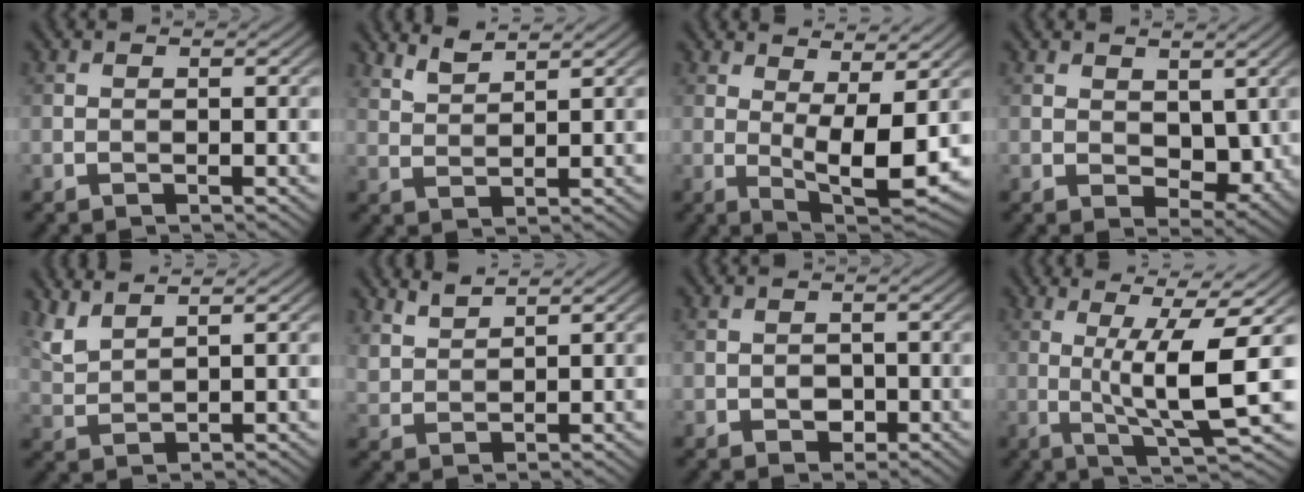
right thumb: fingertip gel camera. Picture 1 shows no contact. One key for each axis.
{"total": 3.4, "fx": 2.9, "fy": 0.6, "fz": 1.6, "tx": -0.030, "ty": 0.001, "tz": 0.064}
{"total": 8.0, "fx": 1.7, "fy": 2.6, "fz": 7.4, "tx": -0.124, "ty": -0.008, "tz": 0.033}
{"total": 4.9, "fx": 1.3, "fy": 3.2, "fz": 3.5, "tx": -0.067, "ty": -0.013, "tz": 0.027}
{"total": 4.0, "fx": 3.3, "fy": 0.8, "fz": 2.0, "tx": -0.058, "ty": 0.006, "tz": 0.075}
{"total": 3.4, "fx": 3.0, "fy": 0.7, "fz": 1.4, "tx": -0.035, "ty": 0.001, "tz": 0.072}
{"total": 1.8, "fx": -0.5, "fy": 1.5, "fz": 1.0, "tx": -0.018, "ty": -0.005, "tz": -0.010}
{"total": 9.4, "fx": 0.9, "fy": 1.2, "fz": 9.2, "tx": -0.161, "ty": 0.012, "tz": 0.019}